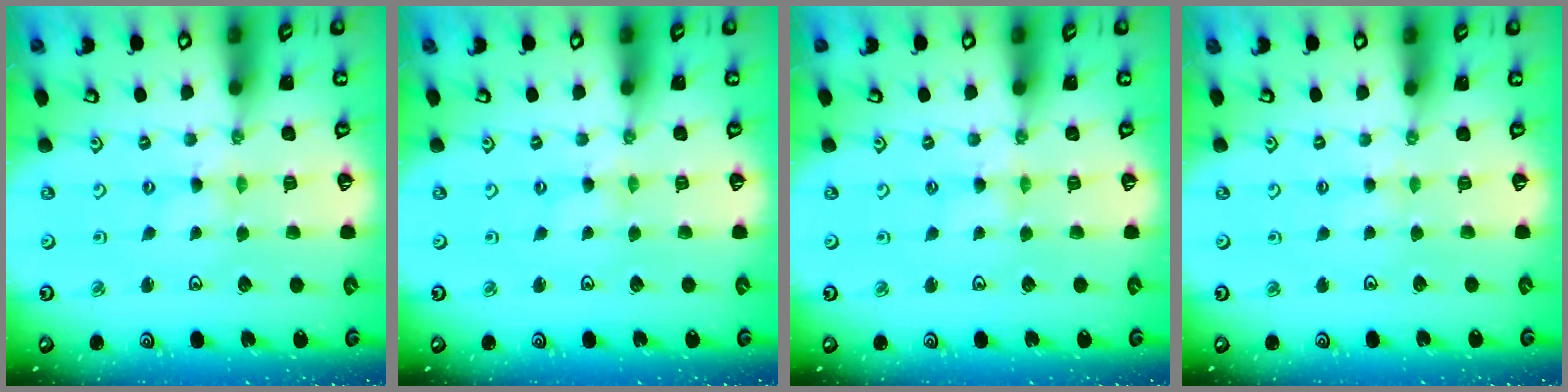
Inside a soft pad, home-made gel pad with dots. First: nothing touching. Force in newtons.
{"total": 1.0, "press": 1.0, "slide": 0.2}
{"total": 3.0, "press": 2.9, "slide": 0.4}
{"total": 1.9, "press": 1.9, "slide": 0.4}